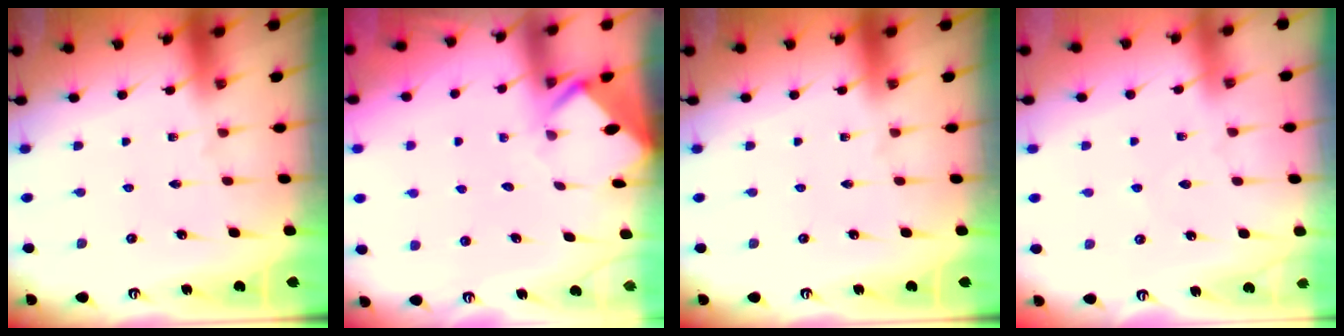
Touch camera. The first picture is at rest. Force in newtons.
{"total": 3.5, "press": 3.5, "slide": 0.1}
{"total": 0.0}
{"total": 2.5, "press": 2.4, "slide": 0.4}